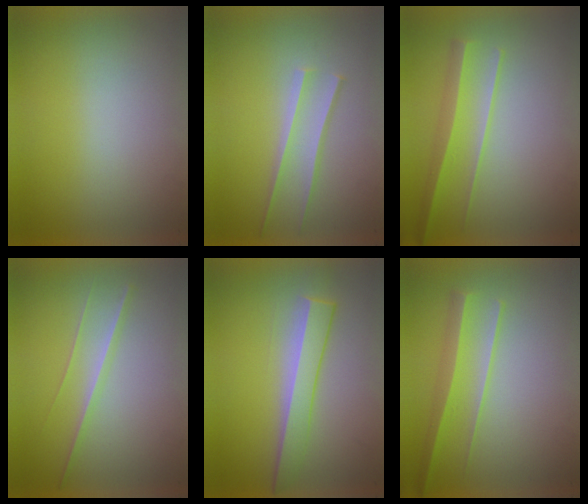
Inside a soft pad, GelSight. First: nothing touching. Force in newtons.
{"total": 1.7}
{"total": 2.2}
{"total": 1.3}
{"total": 3.2}
{"total": 2.2}